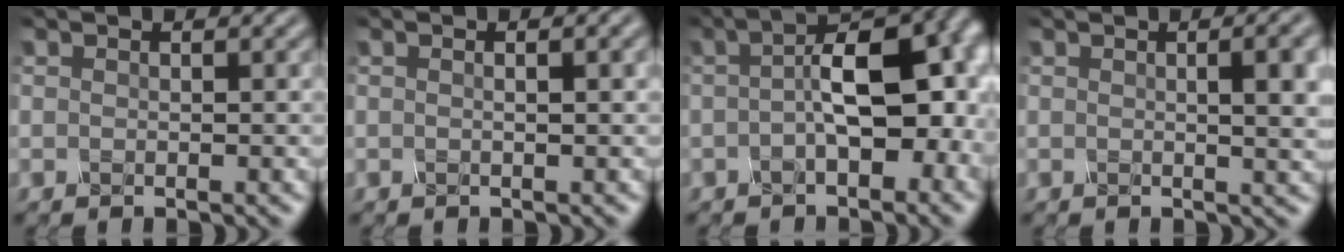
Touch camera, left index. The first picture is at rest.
{"total": 2.2, "force": [0.4, 0.7, 2.0], "torque": [-0.019, 0.005, -0.003]}
{"total": 9.8, "force": [0.0, 4.2, 8.9], "torque": [-0.123, 0.020, -0.007]}
{"total": 5.3, "force": [0.8, 1.8, 4.9], "torque": [-0.040, 0.014, 0.009]}